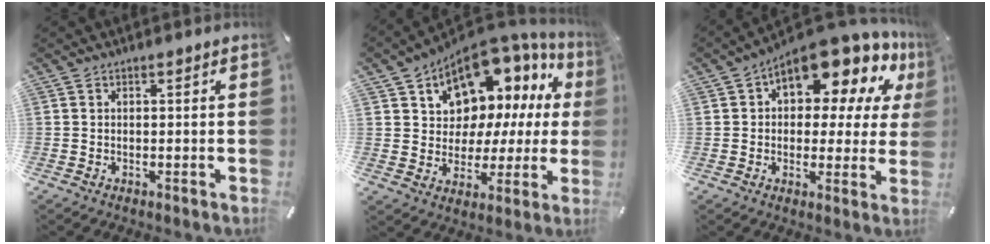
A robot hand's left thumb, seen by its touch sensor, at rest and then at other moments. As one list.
[{"total": 11.7, "force": [7.5, 8.1, 3.8], "torque": [-0.060, -0.079, 0.133]}, {"total": 15.4, "force": [9.9, 7.0, 9.5], "torque": [-0.134, -0.087, 0.165]}]